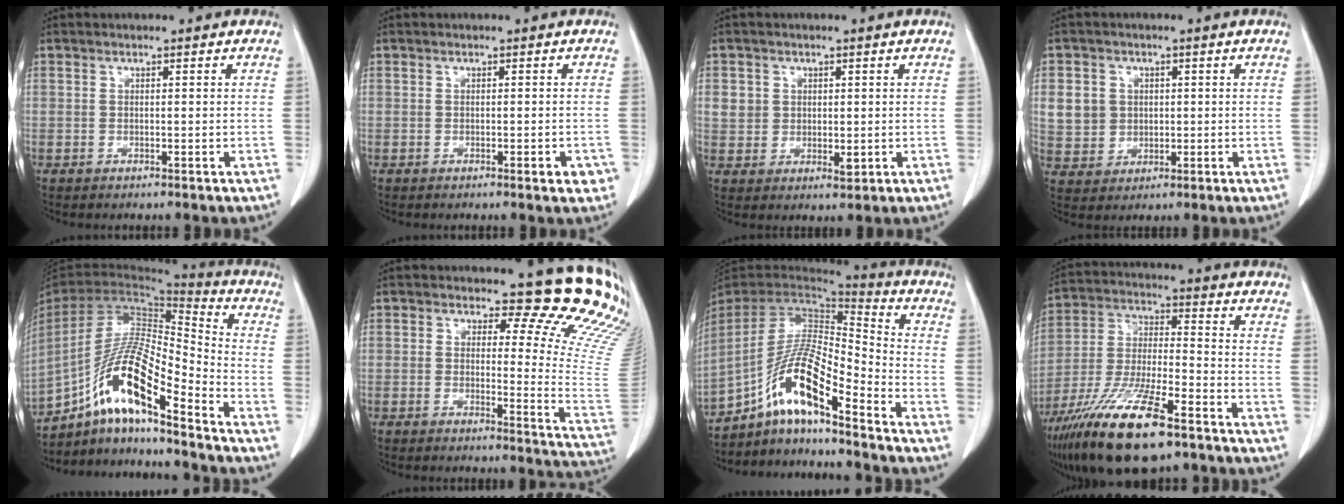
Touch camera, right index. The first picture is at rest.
{"total": 2.1, "force": [-1.0, 0.6, 1.8], "torque": [-0.018, 0.000, -0.012]}
{"total": 4.5, "force": [1.0, 4.0, 2.0], "torque": [-0.024, -0.001, 0.025]}
{"total": 6.9, "force": [1.4, 6.5, 2.0], "torque": [-0.044, 0.015, 0.041]}
{"total": 16.0, "force": [-10.4, 2.0, 12.0], "torque": [-0.232, 0.006, -0.188]}
{"total": 15.7, "force": [13.4, 3.9, 7.3], "torque": [-0.063, -0.107, 0.120]}
{"total": 14.1, "force": [-9.2, 1.5, 10.6], "torque": [-0.203, 0.007, -0.167]}
{"total": 17.9, "force": [-11.5, 3.5, 13.3], "torque": [-0.278, -0.037, -0.211]}